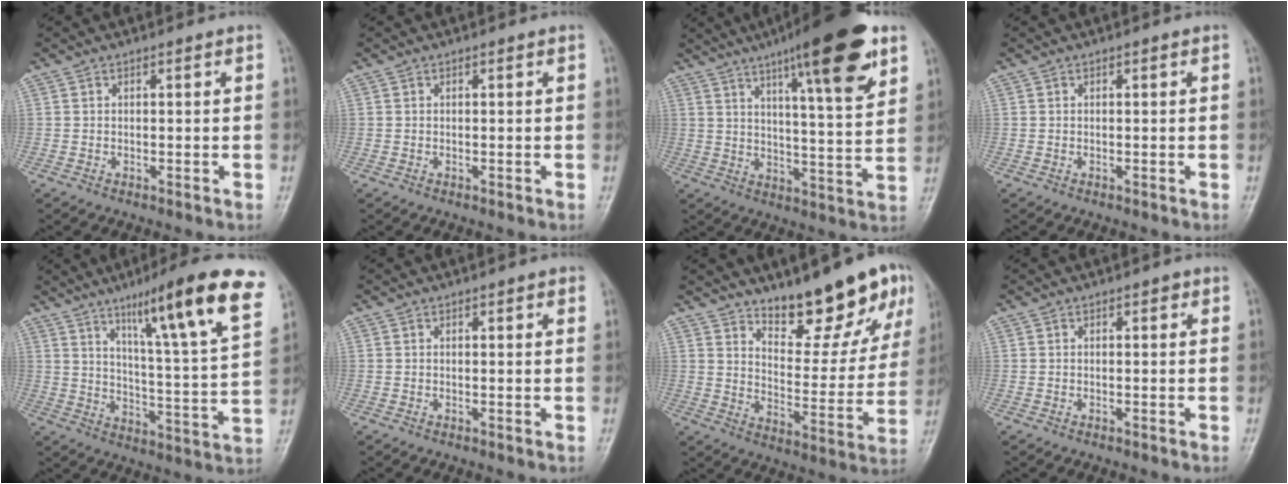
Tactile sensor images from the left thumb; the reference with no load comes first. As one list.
[{"total": 0.0}, {"total": 19.4, "force": [10.9, 3.8, 15.5], "torque": [-0.207, -0.040, 0.162]}, {"total": 0.0}, {"total": 20.8, "force": [11.8, 2.5, 17.0], "torque": [-0.226, -0.044, 0.176]}, {"total": 1.7, "force": [0.9, 0.5, 1.4], "torque": [-0.015, 0.000, 0.009]}, {"total": 16.7, "force": [11.7, 5.6, 10.6], "torque": [-0.094, -0.082, 0.179]}, {"total": 0.8, "force": [0.4, 0.5, 0.6], "torque": [-0.001, 0.001, 0.001]}]